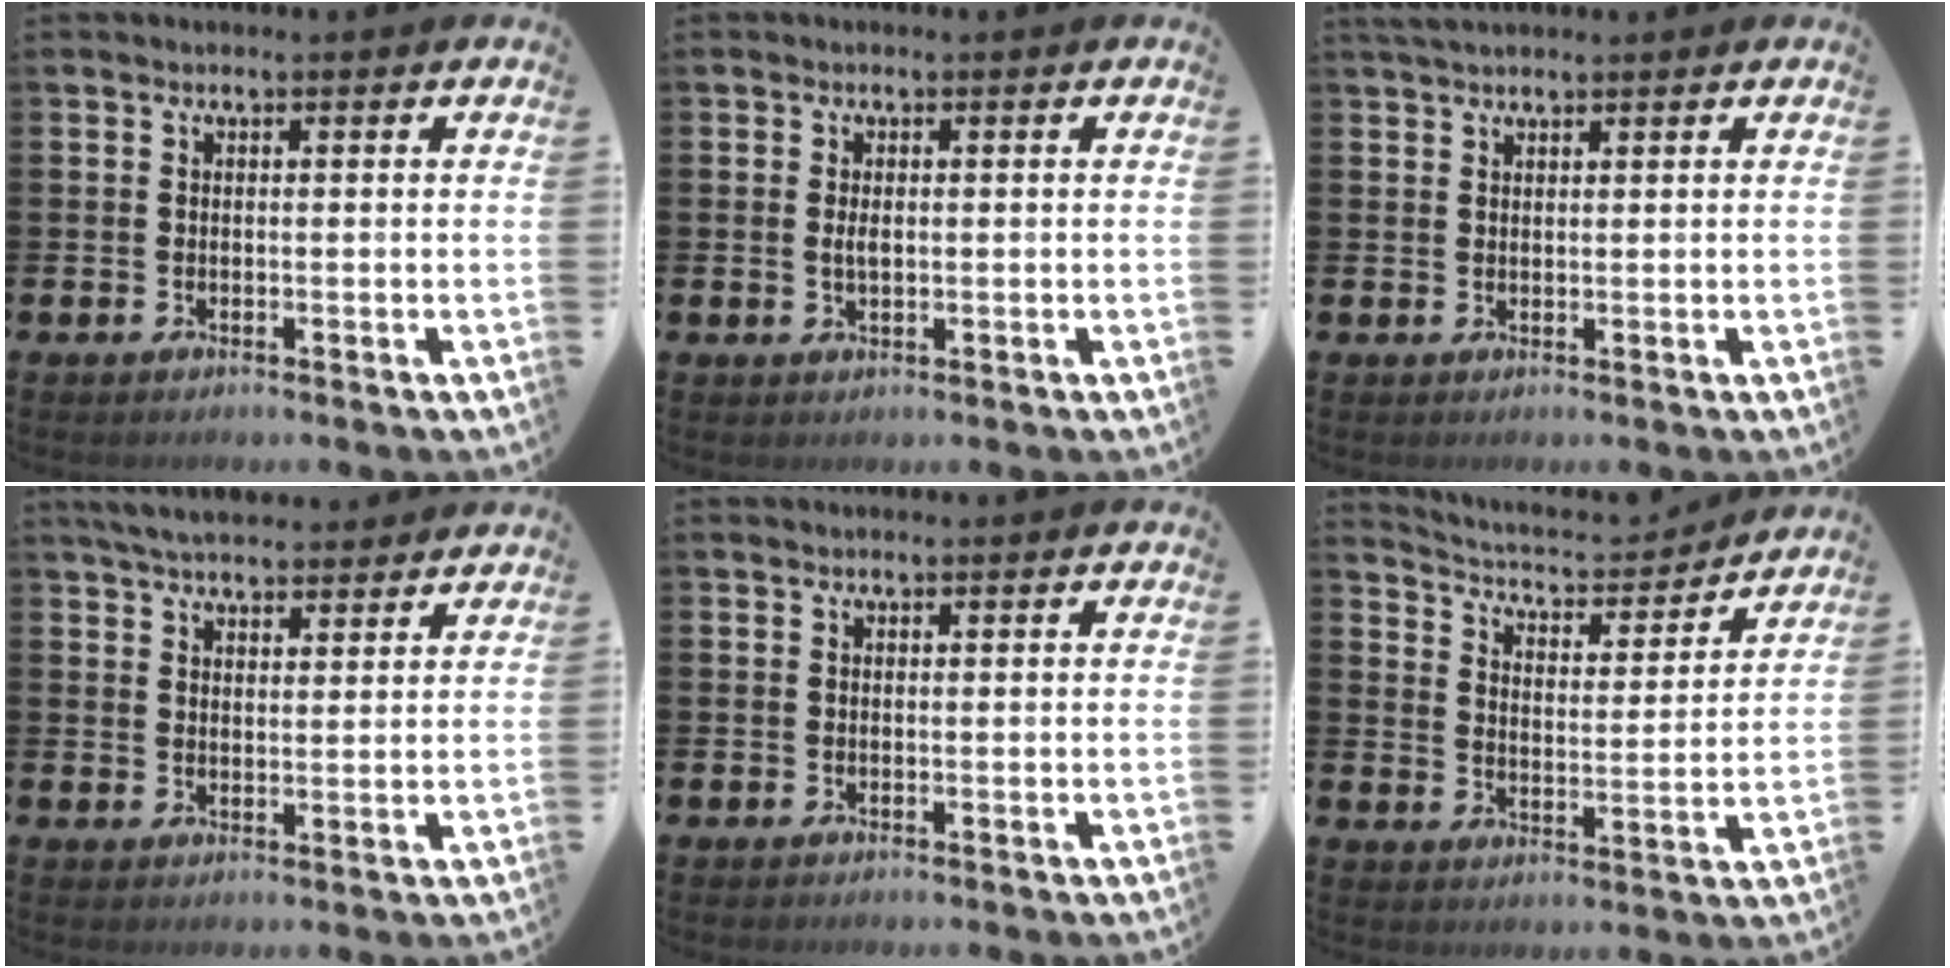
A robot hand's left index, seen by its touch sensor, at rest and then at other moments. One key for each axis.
{"total": 1.4, "fx": 0.1, "fy": 0.7, "fz": 1.2, "tx": -0.021, "ty": 0.003, "tz": 0.000}
{"total": 2.3, "fx": 2.0, "fy": 0.6, "fz": 0.8, "tx": -0.016, "ty": -0.001, "tz": 0.036}
{"total": 5.1, "fx": 4.9, "fy": 1.0, "fz": 1.0, "tx": -0.027, "ty": -0.019, "tz": 0.089}
{"total": 0.0}
{"total": 5.3, "fx": 5.0, "fy": 1.3, "fz": 1.1, "tx": -0.050, "ty": -0.040, "tz": 0.081}